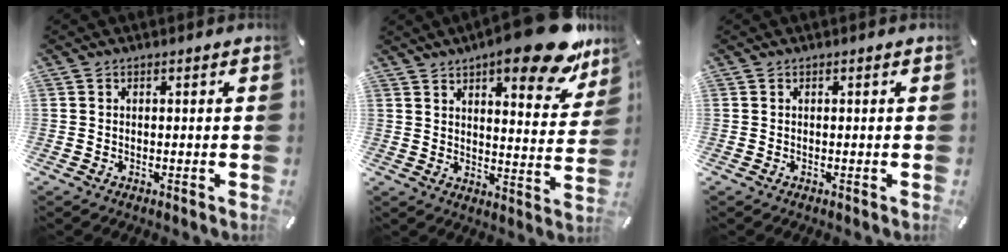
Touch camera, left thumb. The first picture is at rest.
{"total": 17.1, "force": [12.2, 5.1, 10.8], "torque": [-0.145, -0.084, 0.197]}
{"total": 0.0}